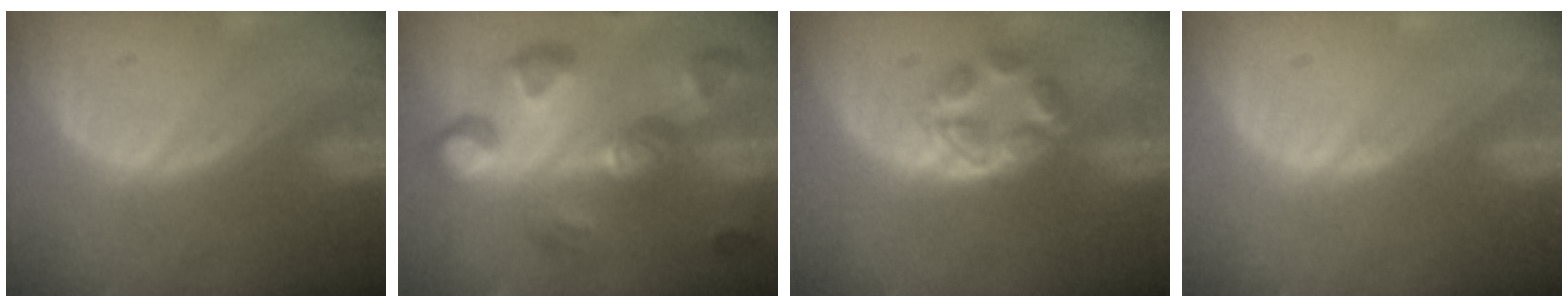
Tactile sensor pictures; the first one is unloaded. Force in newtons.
{"total": 11.1, "press": 9.9, "slide": 5.0}
{"total": 5.2, "press": 5.0, "slide": 1.4}
{"total": 0.6, "press": 0.2, "slide": 0.5}